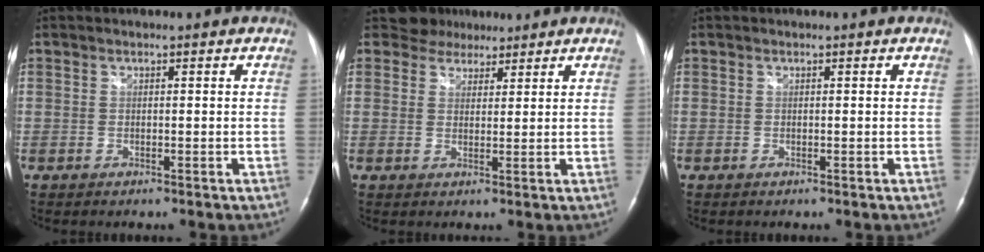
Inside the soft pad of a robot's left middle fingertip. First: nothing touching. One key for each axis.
{"total": 4.2, "fx": 3.4, "fy": 2.4, "fz": -0.2, "tx": 0.008, "ty": 0.003, "tz": 0.048}
{"total": 0.0}